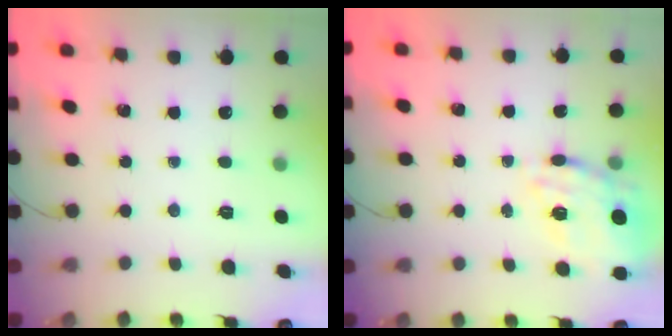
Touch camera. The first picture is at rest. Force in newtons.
{"total": 16.6, "press": 16.2, "slide": 3.6}